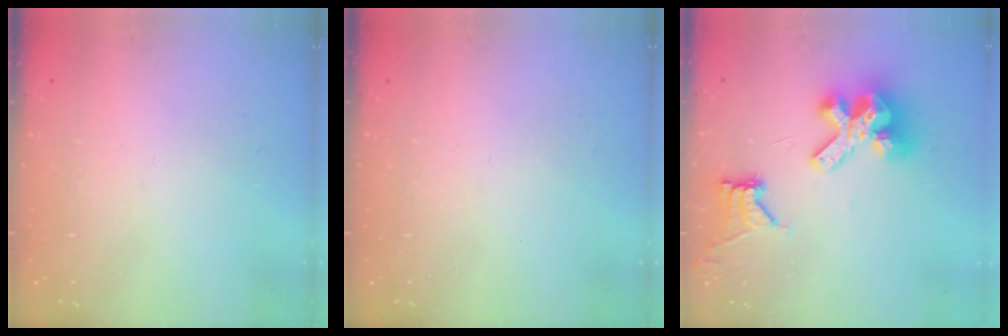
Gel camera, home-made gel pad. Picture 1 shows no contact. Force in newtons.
{"total": 0.0}
{"total": 14.3, "press": 14.2, "slide": 1.7}